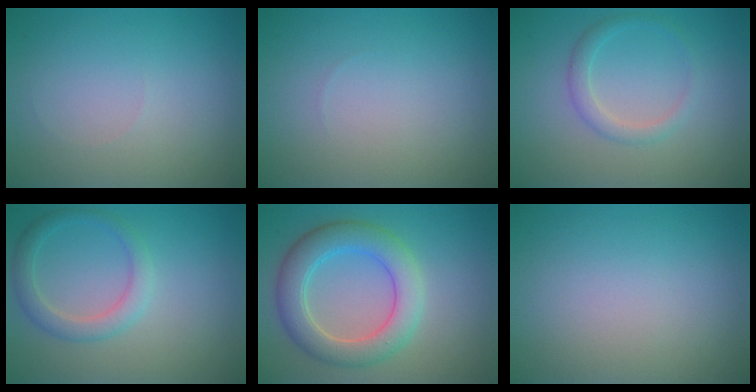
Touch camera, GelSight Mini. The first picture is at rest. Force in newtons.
{"total": 0.0}
{"total": 1.8, "press": 1.8, "slide": 0.2}
{"total": 2.6, "press": 2.6, "slide": 0.2}
{"total": 5.6, "press": 5.6, "slide": 0.4}
{"total": 0.0}